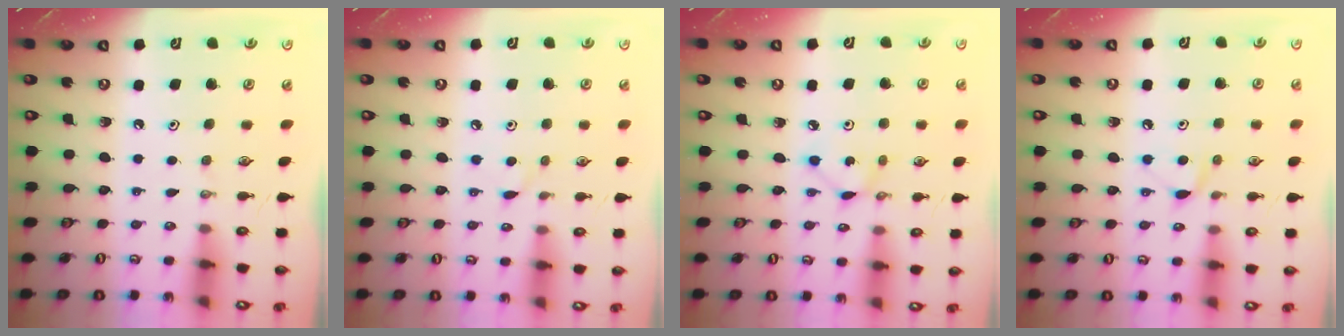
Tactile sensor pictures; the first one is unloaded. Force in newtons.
{"total": 3.6, "press": 3.6, "slide": 0.4}
{"total": 1.7, "press": 1.7, "slide": 0.1}
{"total": 5.6, "press": 5.5, "slide": 0.7}